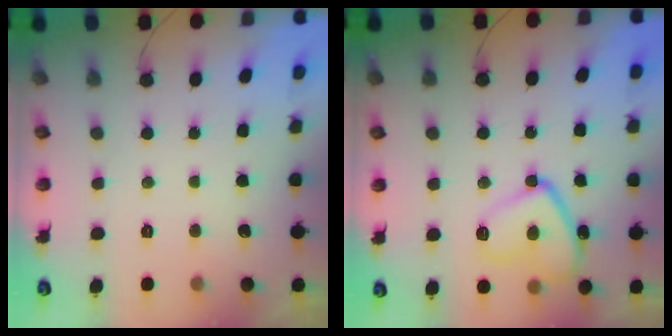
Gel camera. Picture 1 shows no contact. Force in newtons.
{"total": 12.2, "press": 12.2, "slide": 1.3}